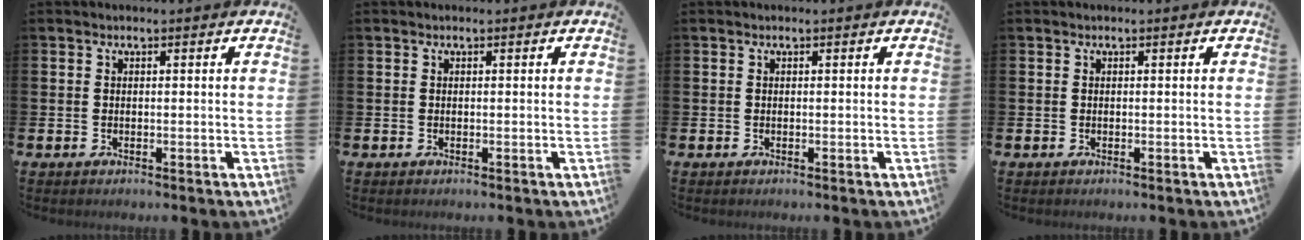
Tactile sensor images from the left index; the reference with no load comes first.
{"total": 0.0}
{"total": 0.0}
{"total": 0.0}